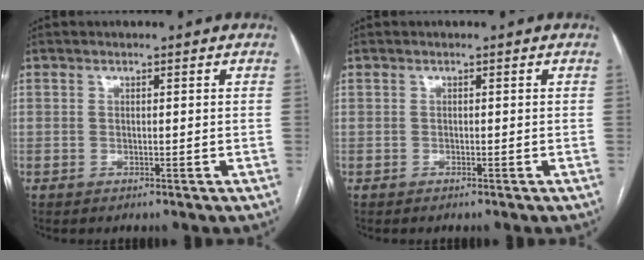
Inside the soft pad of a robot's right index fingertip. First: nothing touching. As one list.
[{"total": 0.0}]